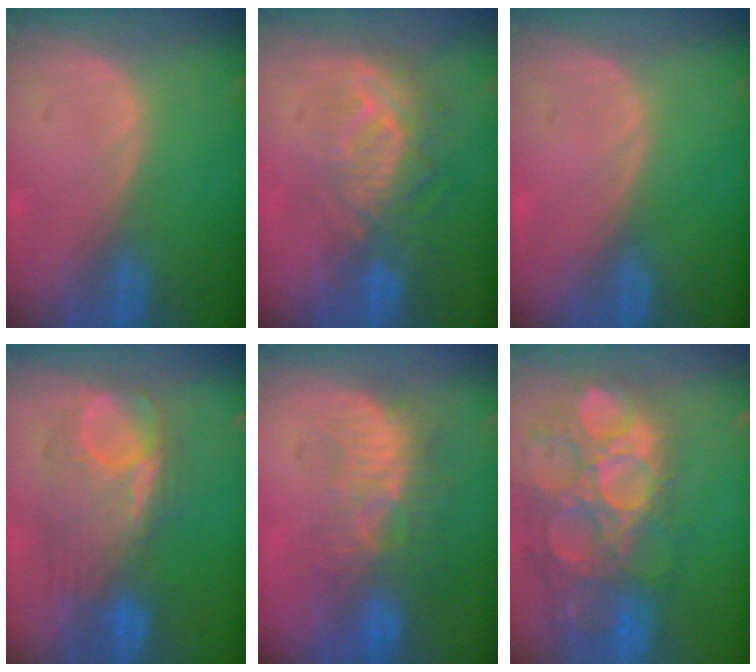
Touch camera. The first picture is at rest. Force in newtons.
{"total": 9.5, "press": 8.3, "slide": 4.6}
{"total": 0.0}
{"total": 8.7, "press": 8.7, "slide": 0.8}
{"total": 9.1, "press": 8.4, "slide": 3.7}
{"total": 15.6, "press": 12.8, "slide": 8.9}